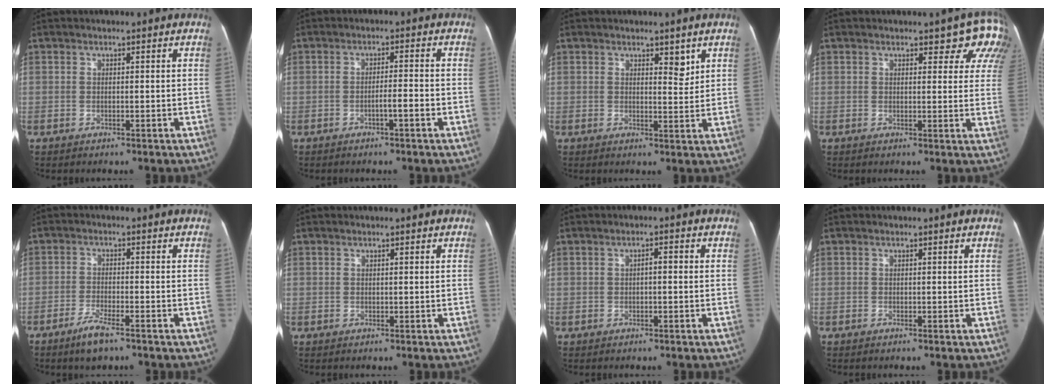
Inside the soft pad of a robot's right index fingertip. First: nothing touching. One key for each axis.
{"total": 3.0, "fx": -1.3, "fy": -0.1, "fz": 2.7, "tx": -0.037, "ty": 0.004, "tz": -0.023}
{"total": 2.6, "fx": 1.7, "fy": 1.0, "fz": 1.6, "tx": -0.015, "ty": -0.003, "tz": 0.027}
{"total": 7.2, "fx": 5.6, "fy": 3.5, "fz": 2.7, "tx": 0.000, "ty": -0.011, "tz": 0.036}
{"total": 4.5, "fx": -3.3, "fy": 0.8, "fz": 3.1, "tx": -0.068, "ty": -0.006, "tz": -0.057}
{"total": 0.0}
{"total": 1.3, "fx": -0.2, "fy": 0.4, "fz": 1.3, "tx": -0.017, "ty": 0.006, "tz": -0.005}
{"total": 0.0}